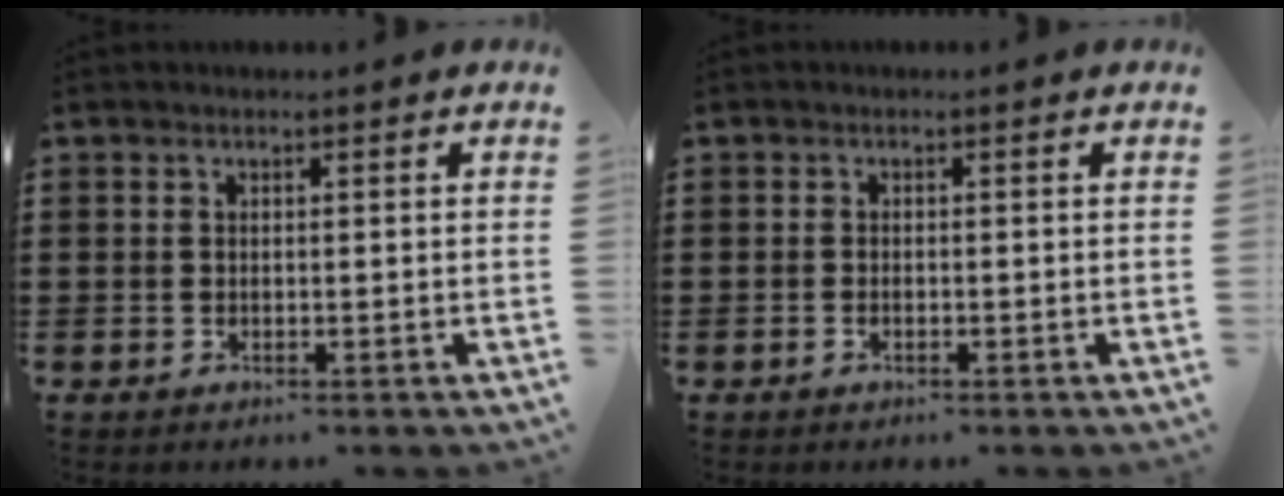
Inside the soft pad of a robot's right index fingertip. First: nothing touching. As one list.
[{"total": 0.6, "force": [-0.4, 0.2, 0.4], "torque": [-0.010, -0.004, -0.007]}]